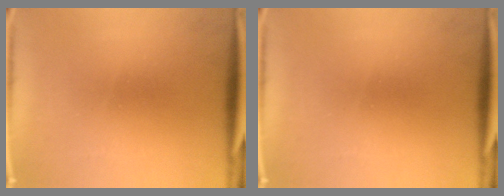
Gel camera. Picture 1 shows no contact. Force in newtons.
{"total": 0.0}